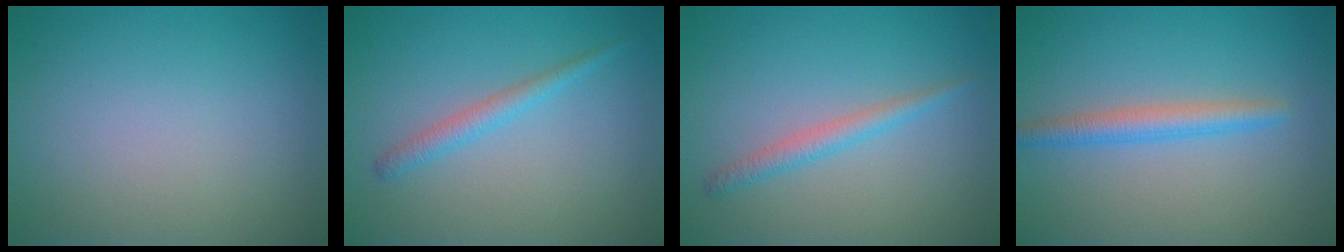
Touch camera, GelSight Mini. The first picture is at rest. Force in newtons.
{"total": 1.7, "press": 1.7, "slide": 0.2}
{"total": 1.8, "press": 1.8, "slide": 0.1}
{"total": 2.6, "press": 2.6, "slide": 0.2}